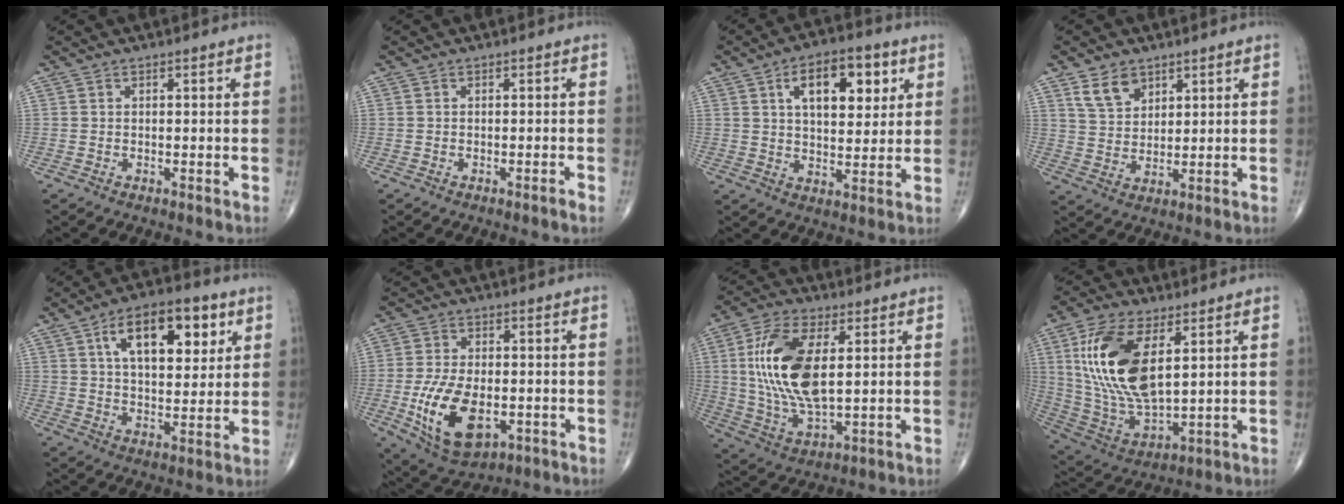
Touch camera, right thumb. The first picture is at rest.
{"total": 0.6, "force": [-0.5, -0.1, 0.4], "torque": [-0.008, -0.001, -0.007]}
{"total": 13.2, "force": [5.0, 6.8, 10.2], "torque": [-0.122, -0.010, 0.078]}
{"total": 6.2, "force": [3.8, 4.0, 2.9], "torque": [-0.036, -0.024, 0.079]}
{"total": 16.0, "force": [6.4, 7.9, 12.4], "torque": [-0.160, -0.012, 0.100]}
{"total": 14.3, "force": [-3.6, 7.9, 11.4], "torque": [-0.199, -0.003, -0.048]}
{"total": 17.4, "force": [3.0, 8.2, 15.0], "torque": [-0.298, -0.011, 0.062]}
{"total": 19.5, "force": [5.5, 9.3, 16.2], "torque": [-0.323, -0.024, 0.112]}